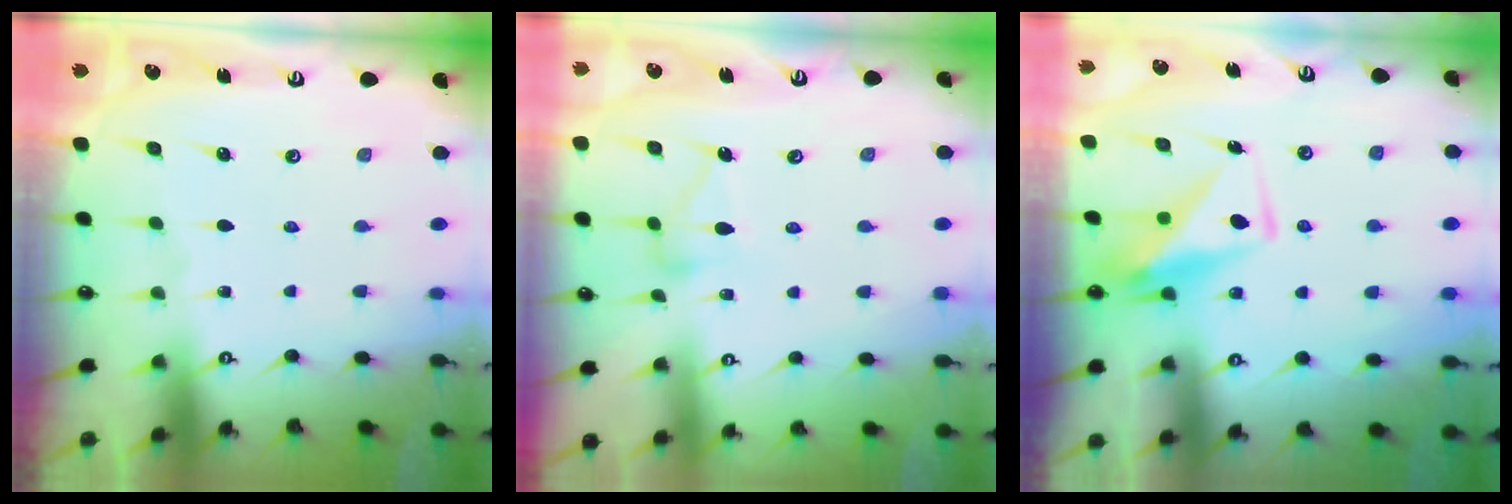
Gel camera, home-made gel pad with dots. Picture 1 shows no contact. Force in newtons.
{"total": 9.9, "press": 9.9, "slide": 0.6}
{"total": 9.3, "press": 9.2, "slide": 0.8}